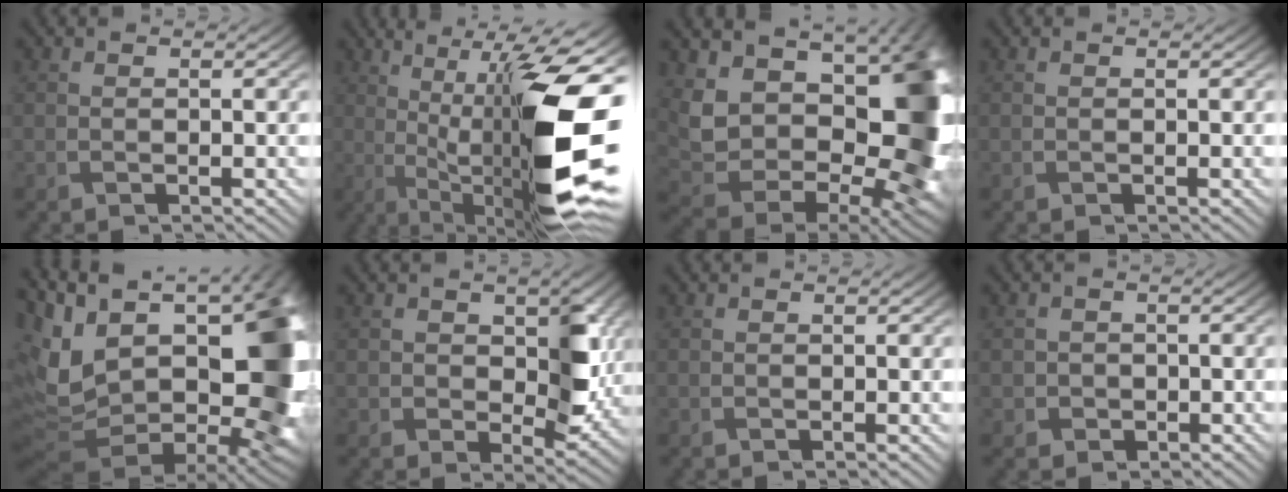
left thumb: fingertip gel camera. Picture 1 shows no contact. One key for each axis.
{"total": 15.8, "fx": 0.6, "fy": 4.3, "fz": 15.2, "tx": -0.233, "ty": 0.009, "tz": 0.010}
{"total": 17.8, "fx": 2.3, "fy": 12.4, "fz": 12.7, "tx": -0.199, "ty": -0.035, "tz": 0.084}
{"total": 0.0}
{"total": 18.6, "fx": -0.3, "fy": 9.7, "fz": 15.8, "tx": -0.245, "ty": -0.032, "tz": 0.037}
{"total": 7.0, "fx": 0.7, "fy": 4.7, "fz": 5.2, "tx": -0.095, "ty": -0.014, "tz": 0.008}
{"total": 0.0}
{"total": 2.4, "fx": -0.8, "fy": 2.2, "fz": 0.4, "tx": -0.009, "ty": -0.002, "tz": -0.021}